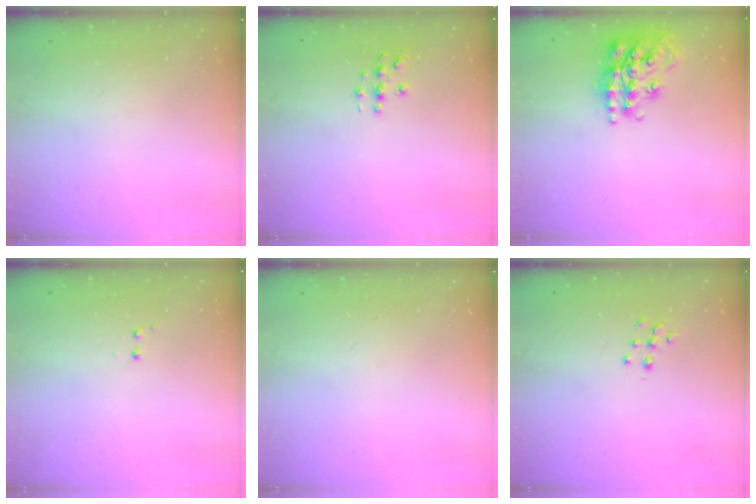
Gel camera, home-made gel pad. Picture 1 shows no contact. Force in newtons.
{"total": 2.8, "press": 2.8, "slide": 0.3}
{"total": 18.0, "press": 17.9, "slide": 1.6}
{"total": 1.2, "press": 1.0, "slide": 0.6}
{"total": 0.0}
{"total": 7.2, "press": 7.2, "slide": 0.5}